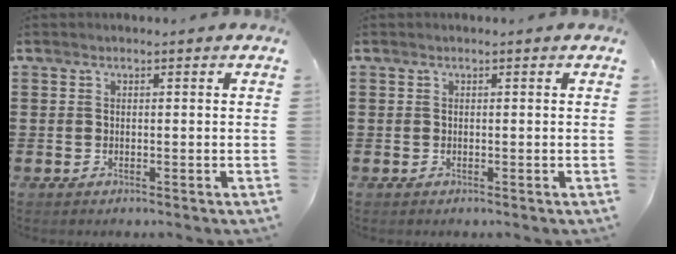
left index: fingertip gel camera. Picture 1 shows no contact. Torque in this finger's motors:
{"motor_torque": [-0.02, 0.01, 0.00, 0.00]}